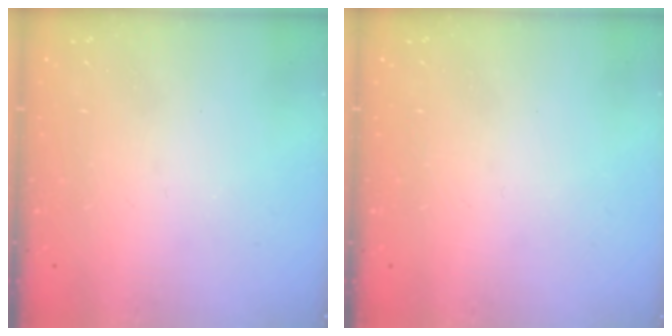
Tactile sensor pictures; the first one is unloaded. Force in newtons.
{"total": 0.0}